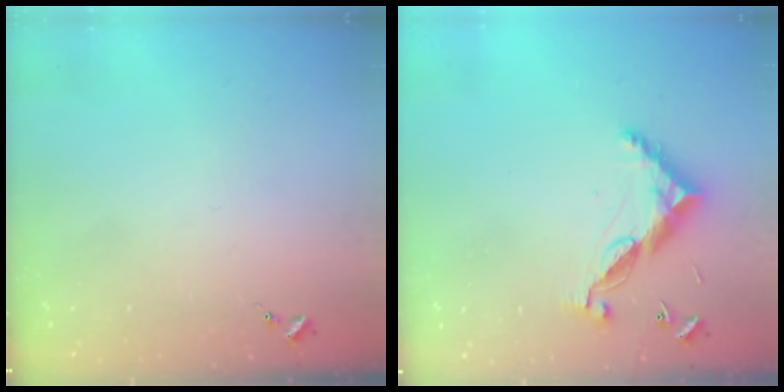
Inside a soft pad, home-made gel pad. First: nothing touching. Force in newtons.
{"total": 10.4, "press": 10.4, "slide": 0.4}